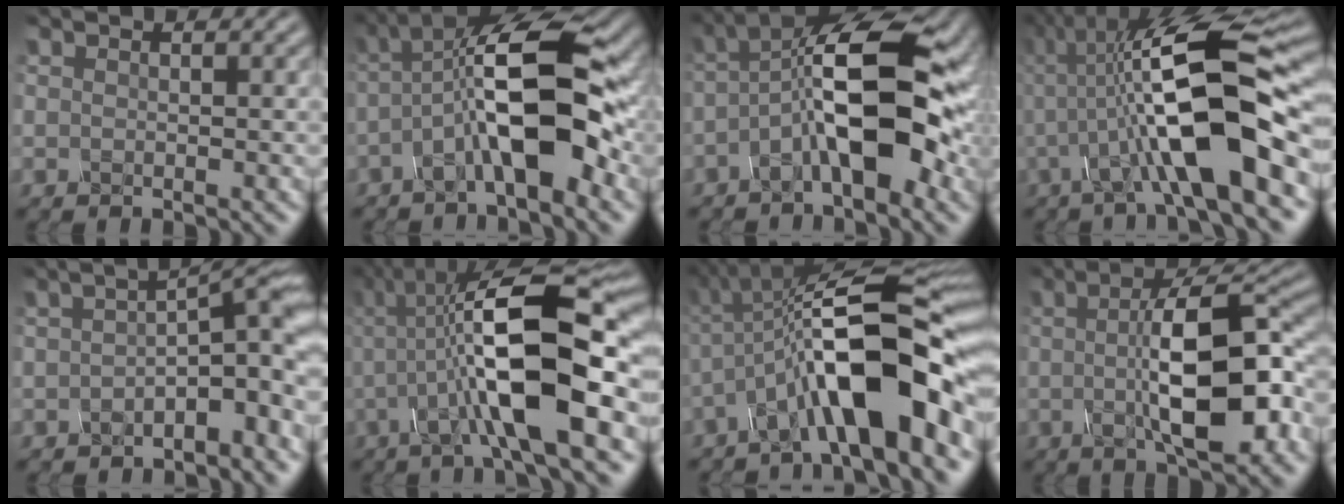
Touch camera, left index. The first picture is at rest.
{"total": 9.3, "force": [-1.9, 2.8, 8.7], "torque": [-0.151, 0.023, -0.039]}
{"total": 10.5, "force": [-1.6, 3.9, 9.7], "torque": [-0.162, 0.025, -0.038]}
{"total": 12.6, "force": [-0.9, 3.4, 12.0], "torque": [-0.205, 0.018, -0.026]}
{"total": 6.5, "force": [-1.8, 2.2, 5.9], "torque": [-0.067, 0.017, -0.036]}
{"total": 12.5, "force": [-1.0, 3.6, 11.9], "torque": [-0.199, 0.016, -0.029]}
{"total": 12.6, "force": [-3.7, 3.8, 11.4], "torque": [-0.180, 0.011, -0.069]}
{"total": 10.9, "force": [-0.7, 3.4, 10.4], "torque": [-0.158, 0.002, -0.011]}